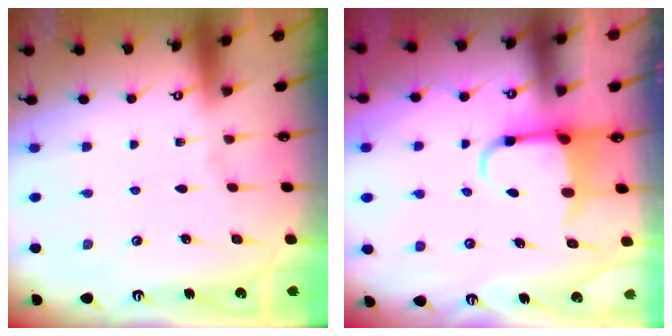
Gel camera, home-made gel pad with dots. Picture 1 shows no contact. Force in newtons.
{"total": 4.4, "press": 4.3, "slide": 1.1}